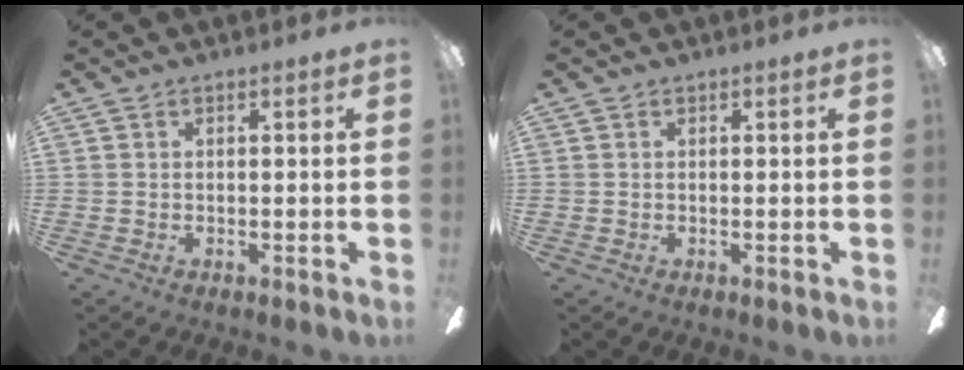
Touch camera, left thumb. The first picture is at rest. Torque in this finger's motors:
{"motor_torque": [-0.03, 0.03, 0.04, 0.13, 0.00]}